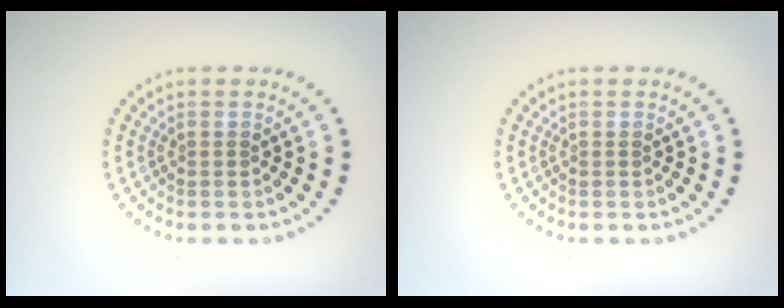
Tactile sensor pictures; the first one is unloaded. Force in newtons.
{"total": 0.0}